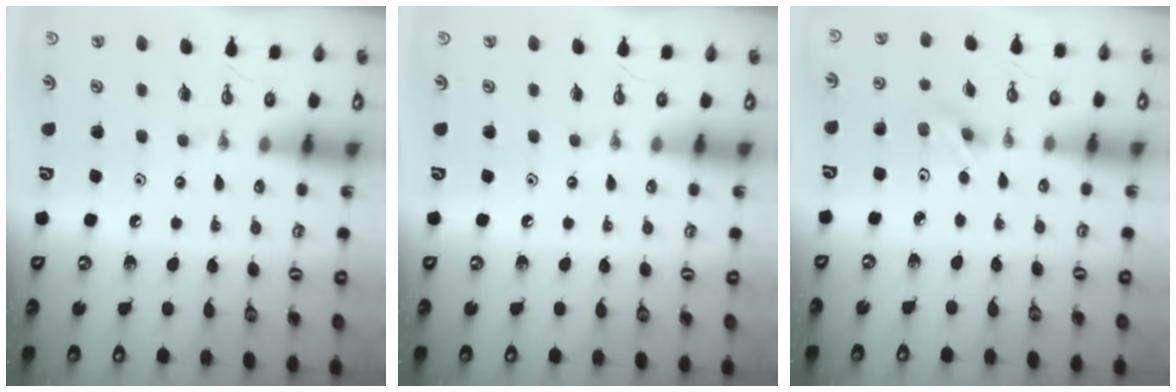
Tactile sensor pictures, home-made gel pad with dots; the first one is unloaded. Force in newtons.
{"total": 0.0}
{"total": 2.1, "press": 2.0, "slide": 0.6}